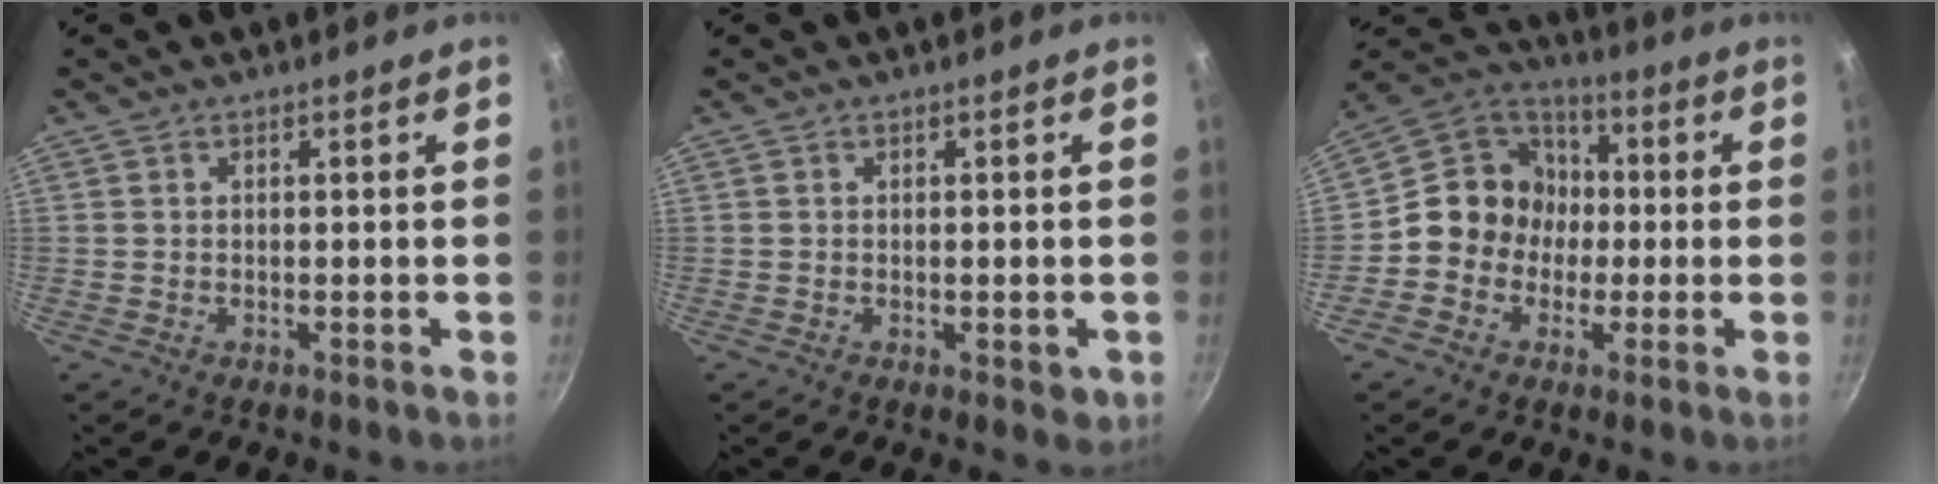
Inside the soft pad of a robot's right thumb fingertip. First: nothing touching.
{"total": 2.9, "force": [-0.7, 1.3, 2.4], "torque": [-0.032, -0.006, -0.008]}
{"total": 12.0, "force": [-1.3, 11.1, 4.6], "torque": [-0.025, 0.033, -0.043]}